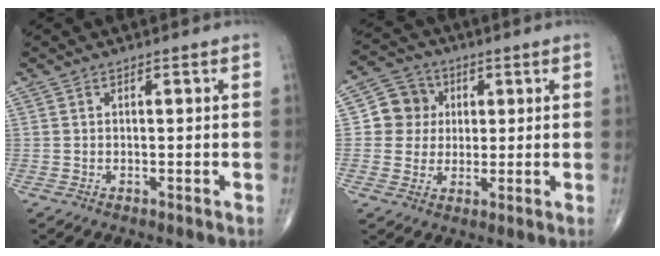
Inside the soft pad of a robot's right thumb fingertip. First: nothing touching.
{"total": 7.7, "force": [1.1, 7.4, 1.9], "torque": [0.008, 0.006, 0.010]}